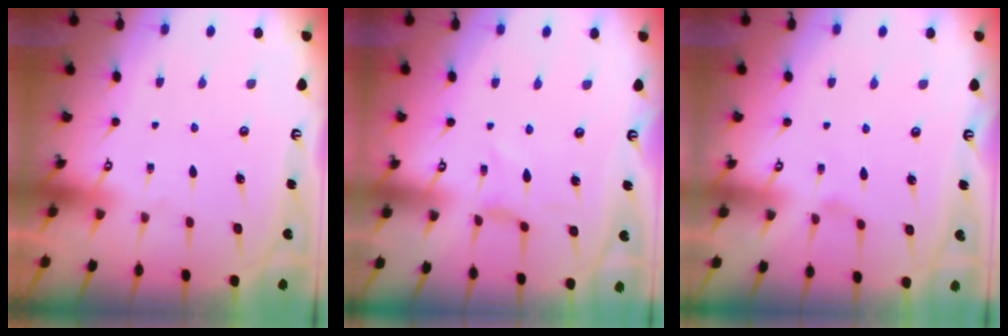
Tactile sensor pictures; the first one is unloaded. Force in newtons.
{"total": 0.9, "press": 0.8, "slide": 0.3}
{"total": 1.3, "press": 1.3, "slide": 0.4}